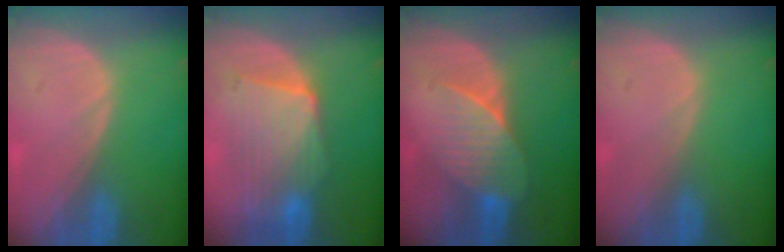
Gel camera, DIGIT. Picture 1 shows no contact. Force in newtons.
{"total": 8.2, "press": 8.1, "slide": 1.4}
{"total": 7.3, "press": 6.8, "slide": 2.8}
{"total": 0.0}